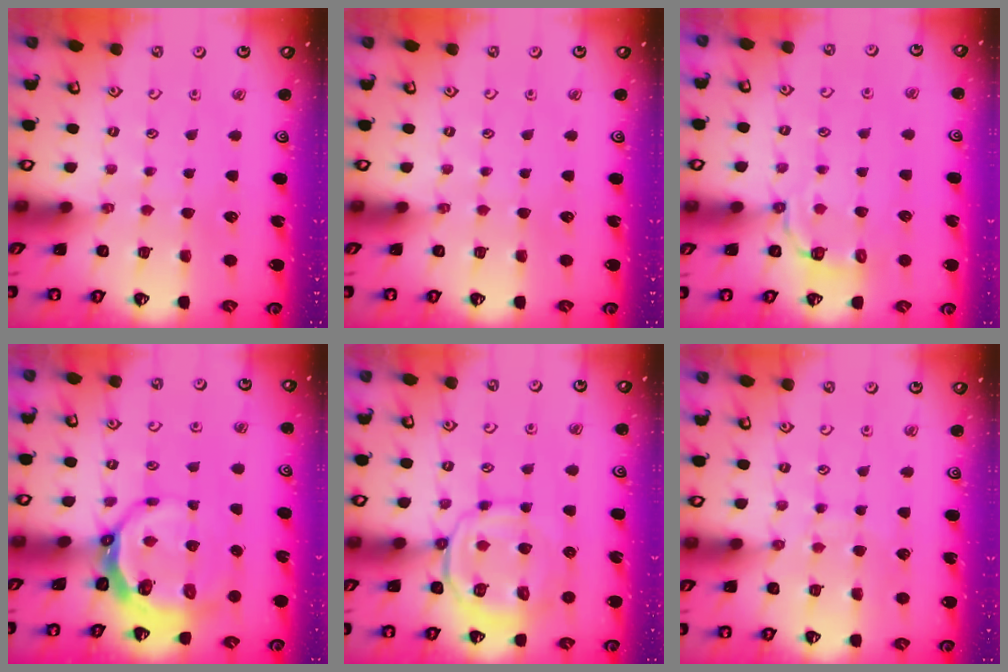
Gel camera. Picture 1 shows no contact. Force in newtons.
{"total": 0.0}
{"total": 4.0, "press": 3.5, "slide": 1.9}
{"total": 7.7, "press": 6.8, "slide": 3.6}
{"total": 10.4, "press": 10.4, "slide": 1.2}
{"total": 6.4, "press": 6.4, "slide": 0.6}